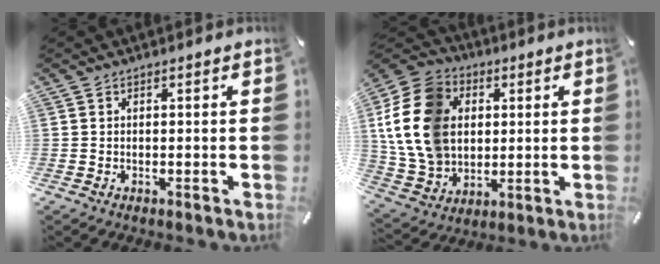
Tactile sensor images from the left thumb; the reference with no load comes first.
{"total": 17.5, "force": [2.5, 14.3, 9.7], "torque": [-0.234, 0.003, 0.046]}